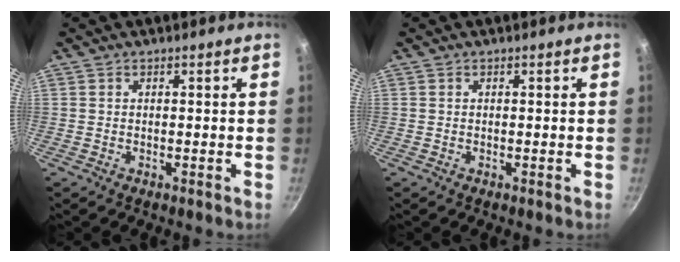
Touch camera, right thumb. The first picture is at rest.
{"total": 0.0}